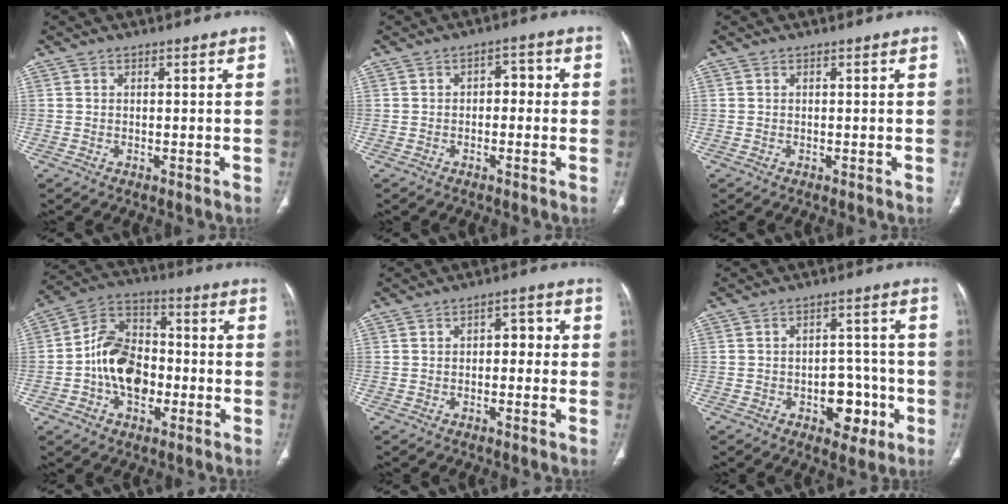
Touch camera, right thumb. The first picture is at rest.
{"total": 3.3, "force": [-0.3, 2.2, 2.5], "torque": [-0.010, 0.017, -0.014]}
{"total": 0.0}
{"total": 13.6, "force": [-2.7, 9.5, 9.3], "torque": [-0.135, 0.041, -0.056]}
{"total": 3.8, "force": [-0.2, 2.4, 3.0], "torque": [-0.015, 0.018, -0.012]}
{"total": 8.3, "force": [-3.0, 5.4, 5.6], "torque": [-0.036, 0.030, -0.036]}